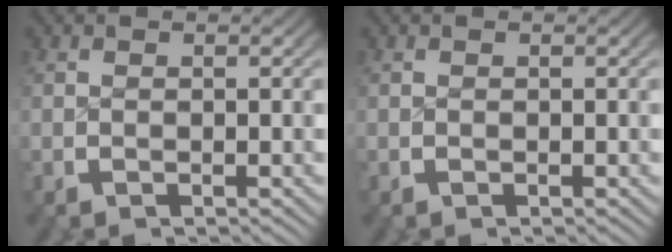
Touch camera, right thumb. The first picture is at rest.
{"total": 0.0}